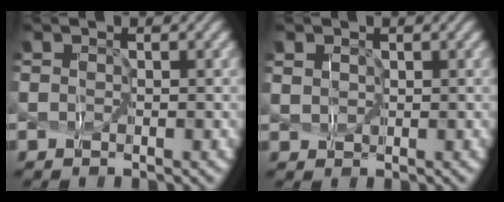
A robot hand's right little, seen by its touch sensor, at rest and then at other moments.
{"total": 2.0, "force": [0.9, 1.5, 0.9], "torque": [-0.026, 0.012, 0.017]}